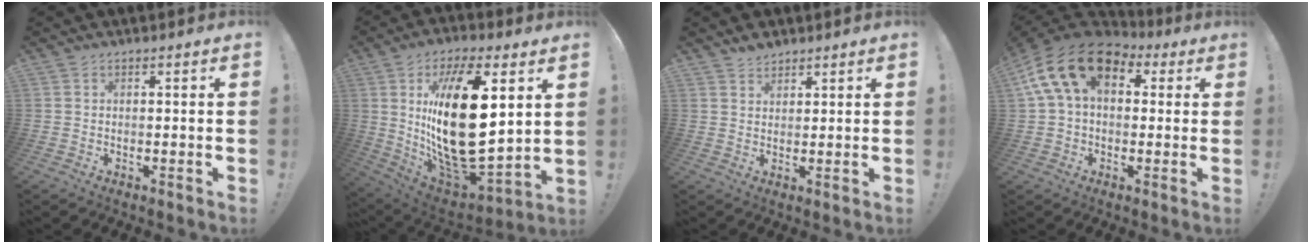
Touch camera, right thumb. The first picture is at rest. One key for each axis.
{"total": 28.3, "fx": 5.8, "fy": 12.8, "fz": 24.6, "tx": -0.453, "ty": -0.042, "tz": 0.103}
{"total": 2.9, "fx": 2.6, "fy": 1.2, "fz": 0.2, "tx": 0.001, "ty": -0.017, "tz": 0.048}
{"total": 17.1, "fx": 6.2, "fy": 10.5, "fz": 12.0, "tx": -0.228, "ty": -0.007, "tz": 0.112}